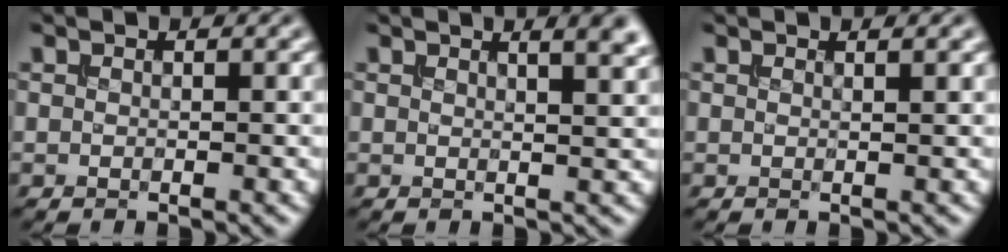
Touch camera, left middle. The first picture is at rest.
{"total": 4.7, "force": [2.7, 1.9, 3.3], "torque": [-0.010, 0.024, 0.007]}
{"total": 1.1, "force": [0.7, 0.5, 0.8], "torque": [-0.003, -0.001, -0.002]}